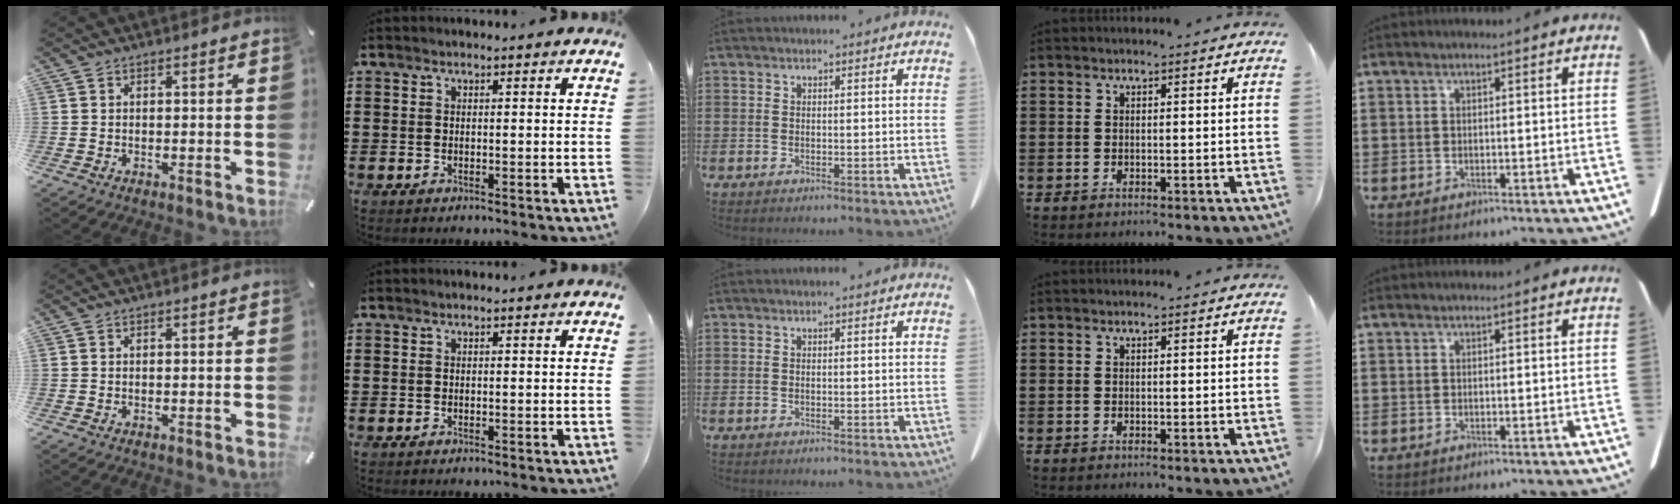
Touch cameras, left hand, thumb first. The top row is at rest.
{}